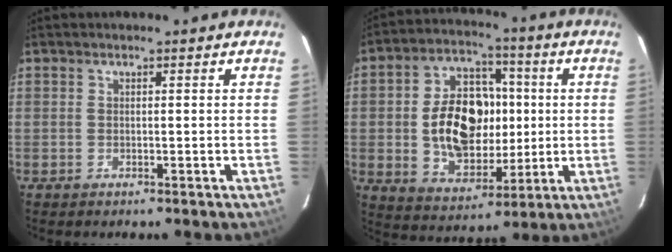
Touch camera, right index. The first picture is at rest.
{"total": 16.4, "force": [0.2, 11.2, 12.1], "torque": [-0.229, 0.026, 0.022]}